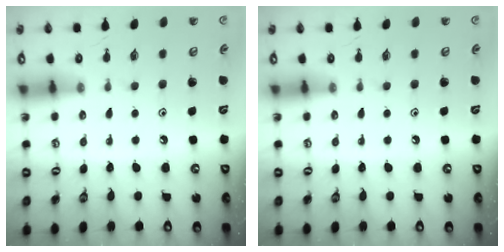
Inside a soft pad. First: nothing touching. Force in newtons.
{"total": 0.0}